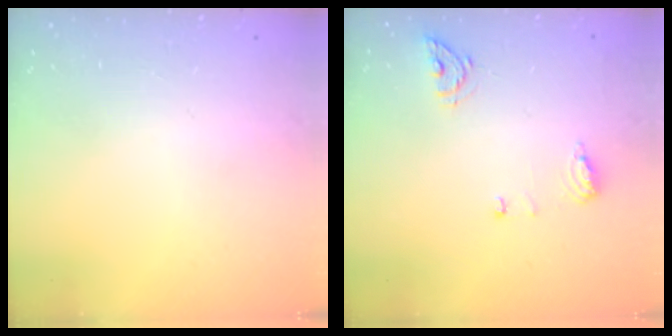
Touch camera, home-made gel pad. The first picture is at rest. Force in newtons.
{"total": 6.9, "press": 6.7, "slide": 1.7}